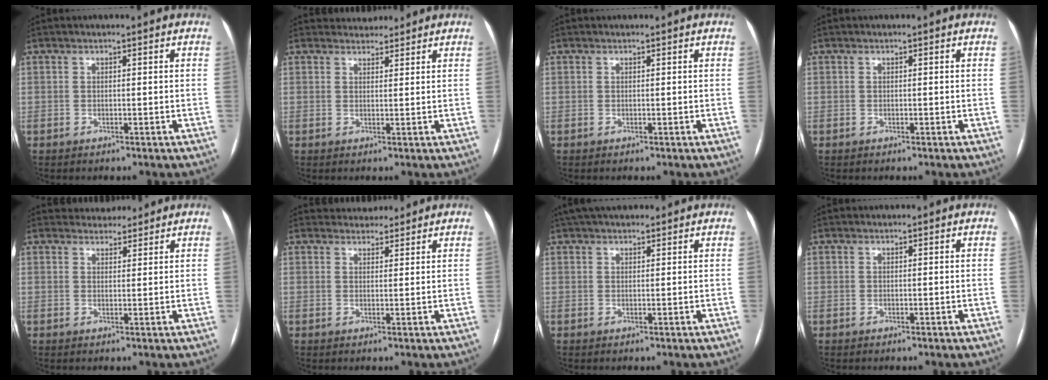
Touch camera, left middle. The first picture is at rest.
{"total": 3.5, "force": [3.3, 1.2, 0.0], "torque": [0.003, 0.014, 0.047]}
{"total": 0.0}
{"total": 0.0}
{"total": 4.3, "force": [4.0, 1.5, 0.1], "torque": [0.002, 0.012, 0.056]}
{"total": 4.1, "force": [3.8, 1.4, 0.2], "torque": [0.002, 0.014, 0.054]}
{"total": 7.5, "force": [6.4, 2.2, 3.3], "torque": [-0.049, 0.040, 0.104]}
{"total": 0.0}